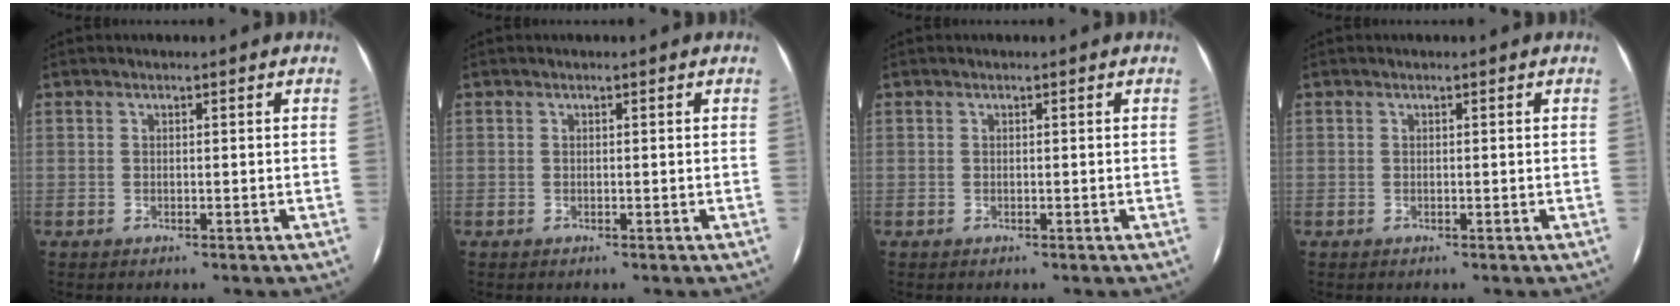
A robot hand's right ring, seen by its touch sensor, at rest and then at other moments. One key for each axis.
{"total": 0.0}
{"total": 0.0}
{"total": 0.0}